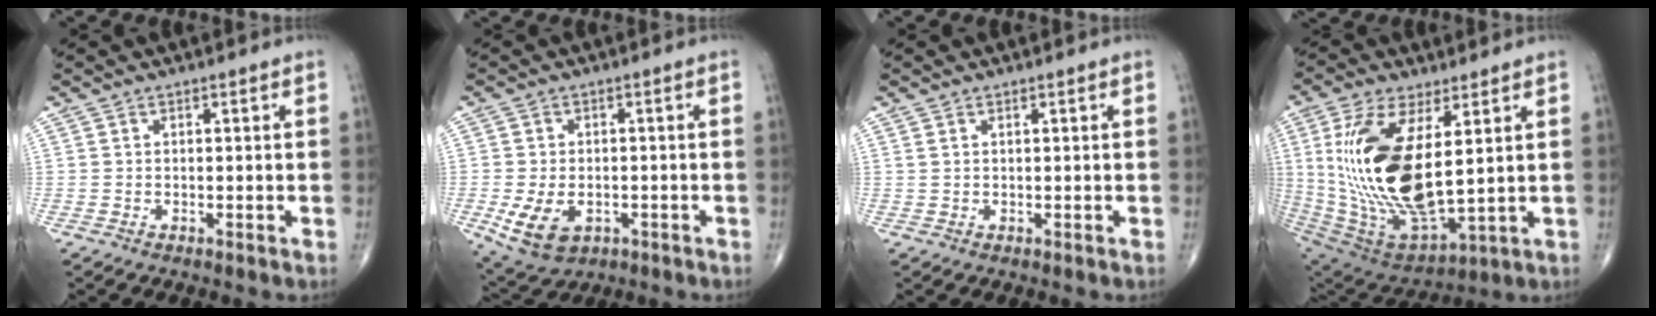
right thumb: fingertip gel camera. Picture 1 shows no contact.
{"total": 8.5, "force": [-2.8, 5.6, 5.8], "torque": [-0.104, 0.001, -0.035]}
{"total": 0.6, "force": [0.4, 0.2, 0.4], "torque": [-0.010, 0.007, 0.009]}
{"total": 23.7, "force": [3.9, 10.3, 21.0], "torque": [-0.428, -0.032, 0.088]}